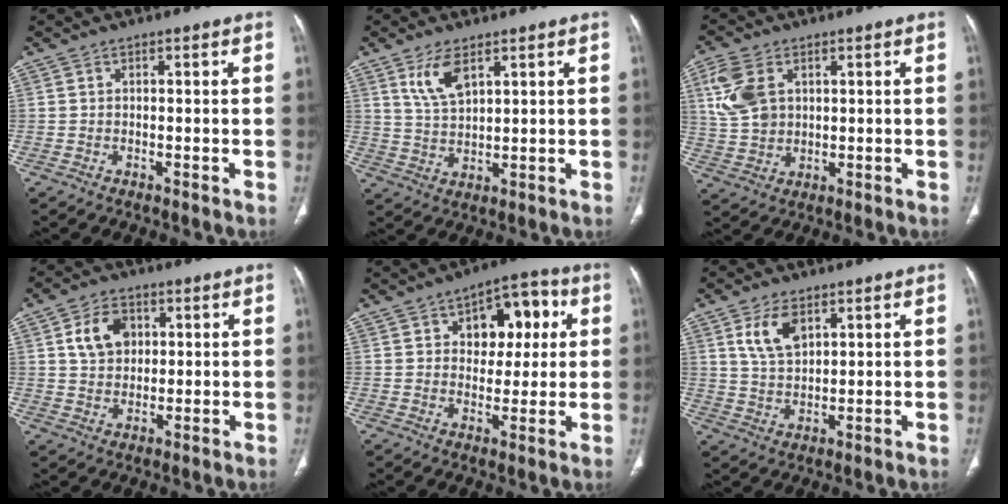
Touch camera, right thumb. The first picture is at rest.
{"total": 6.4, "force": [3.6, 2.7, 4.6], "torque": [-0.086, -0.019, 0.079]}
{"total": 9.6, "force": [3.2, 6.5, 6.3], "torque": [-0.133, -0.003, 0.070]}
{"total": 7.7, "force": [2.4, 5.8, 4.6], "torque": [-0.057, -0.004, 0.042]}
{"total": 11.5, "force": [3.6, 7.3, 8.2], "torque": [-0.060, 0.008, 0.046]}
{"total": 7.3, "force": [3.4, 4.1, 5.0], "torque": [-0.084, -0.015, 0.072]}